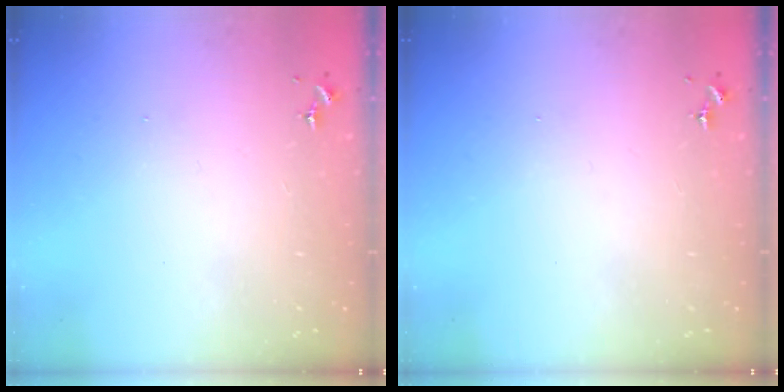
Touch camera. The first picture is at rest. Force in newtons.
{"total": 0.0}